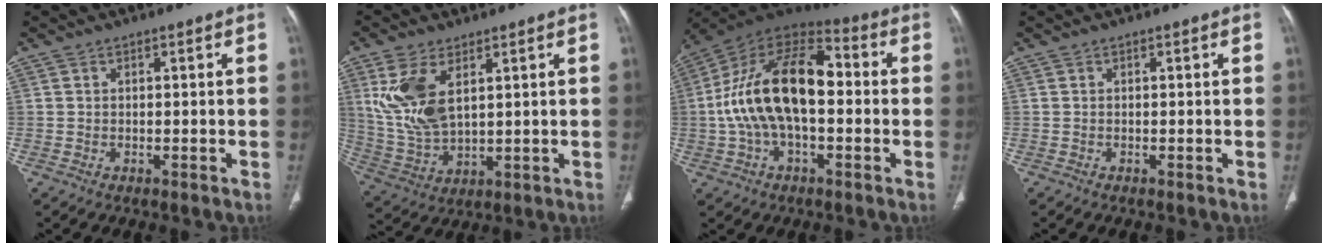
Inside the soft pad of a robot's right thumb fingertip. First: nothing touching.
{"total": 11.9, "force": [4.4, 6.2, 9.2], "torque": [-0.194, -0.015, 0.101]}
{"total": 20.4, "force": [-0.3, 10.9, 17.2], "torque": [-0.313, 0.045, -0.011]}
{"total": 0.0}